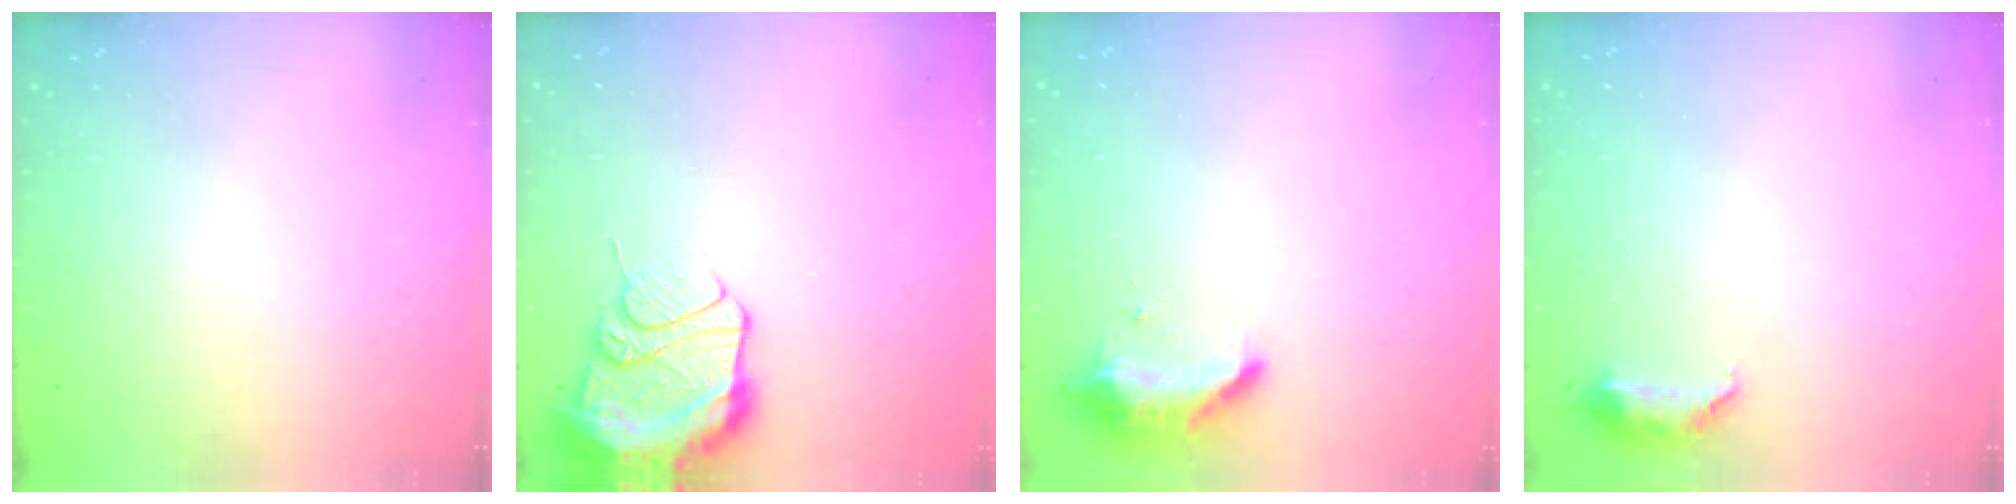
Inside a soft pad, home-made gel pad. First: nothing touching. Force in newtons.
{"total": 15.5, "press": 15.3, "slide": 2.9}
{"total": 8.3, "press": 8.3, "slide": 0.4}
{"total": 13.0, "press": 7.1, "slide": 10.9}